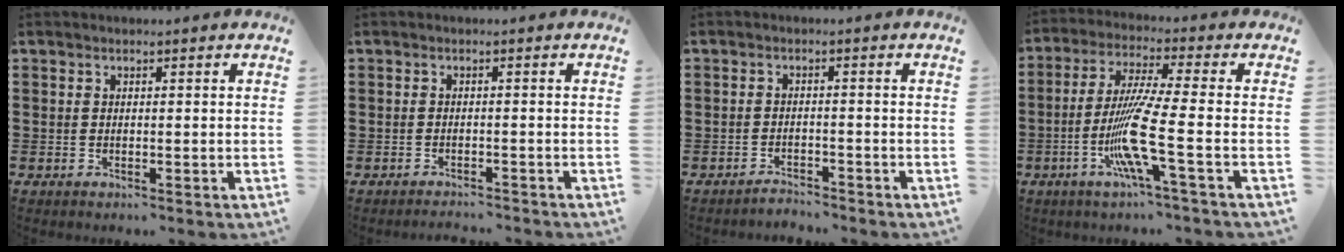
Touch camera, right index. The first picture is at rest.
{"total": 1.6, "force": [-1.6, 0.1, -0.2], "torque": [0.000, 0.003, -0.036]}
{"total": 2.1, "force": [-2.1, 0.1, -0.2], "torque": [-0.003, 0.004, -0.045]}
{"total": 10.7, "force": [-3.4, 0.0, 10.1], "torque": [-0.213, -0.019, -0.072]}